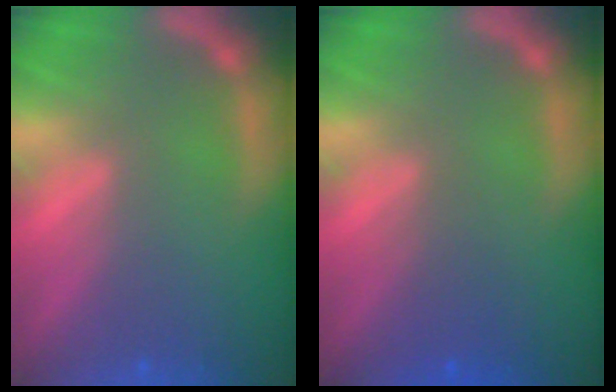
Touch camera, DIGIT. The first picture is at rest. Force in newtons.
{"total": 2.0}